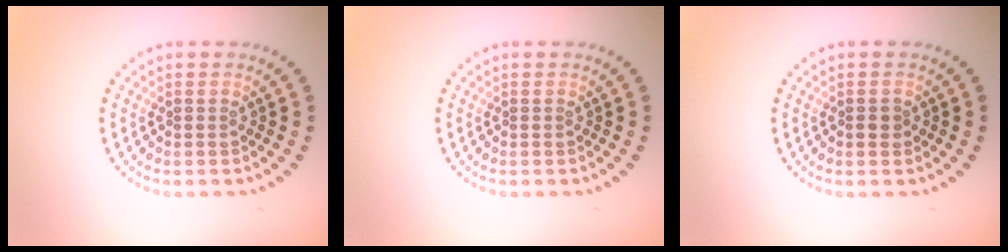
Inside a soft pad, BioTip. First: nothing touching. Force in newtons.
{"total": 0.0}
{"total": 0.9, "press": 0.8, "slide": 0.3}